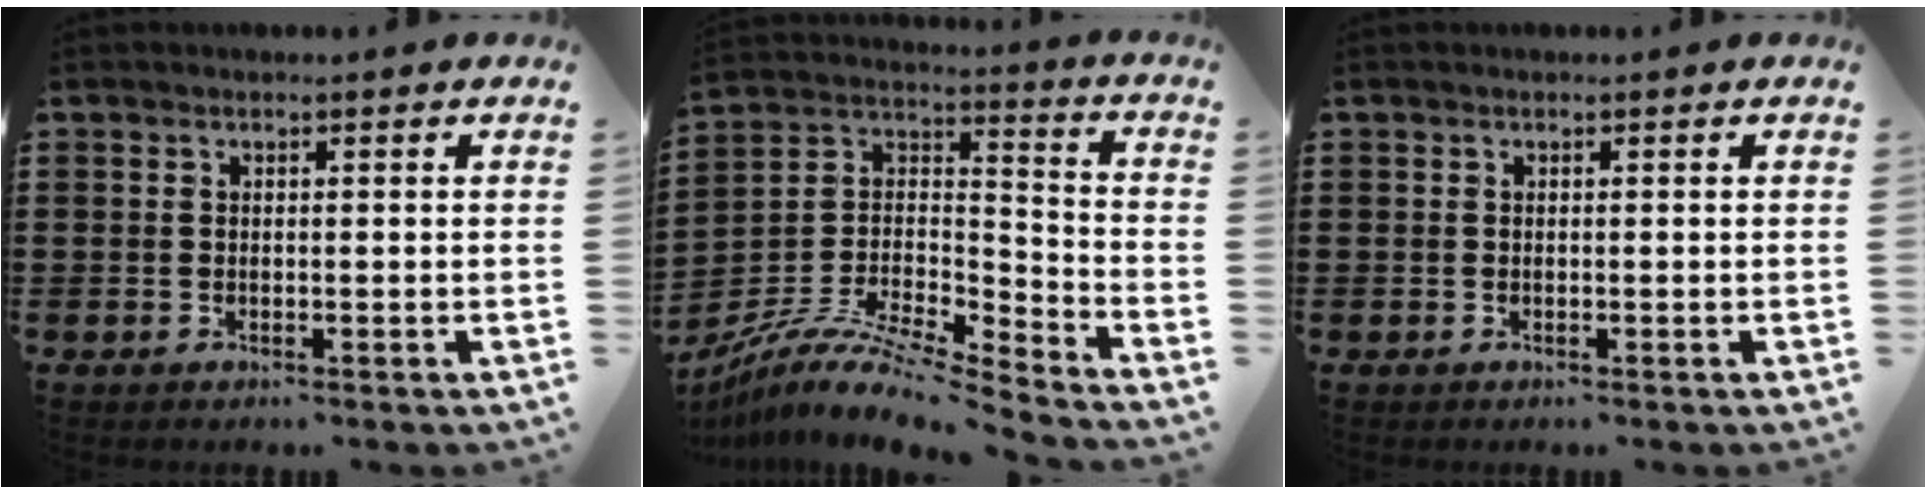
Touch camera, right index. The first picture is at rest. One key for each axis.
{"total": 10.0, "fx": -8.4, "fy": 2.0, "fz": 4.9, "tx": -0.099, "ty": 0.013, "tz": -0.170}
{"total": 0.0}